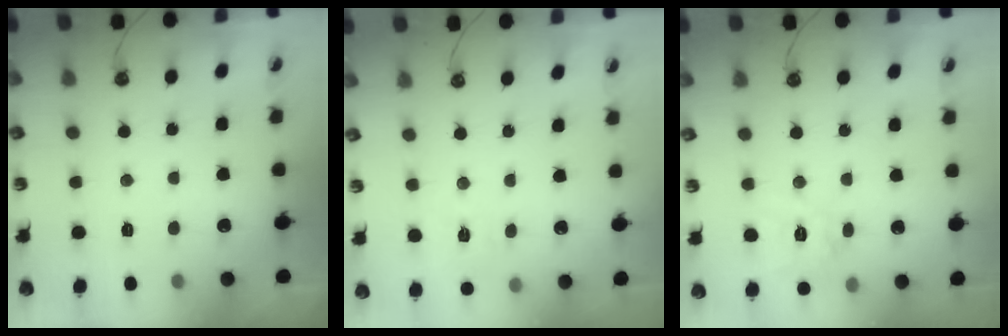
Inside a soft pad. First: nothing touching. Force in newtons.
{"total": 5.3, "press": 5.2, "slide": 0.7}
{"total": 11.1, "press": 11.1, "slide": 0.9}